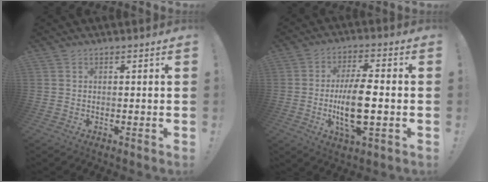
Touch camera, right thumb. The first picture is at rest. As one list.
[{"total": 13.2, "force": [-1.9, 4.1, 12.4], "torque": [-0.228, -0.009, -0.040]}]